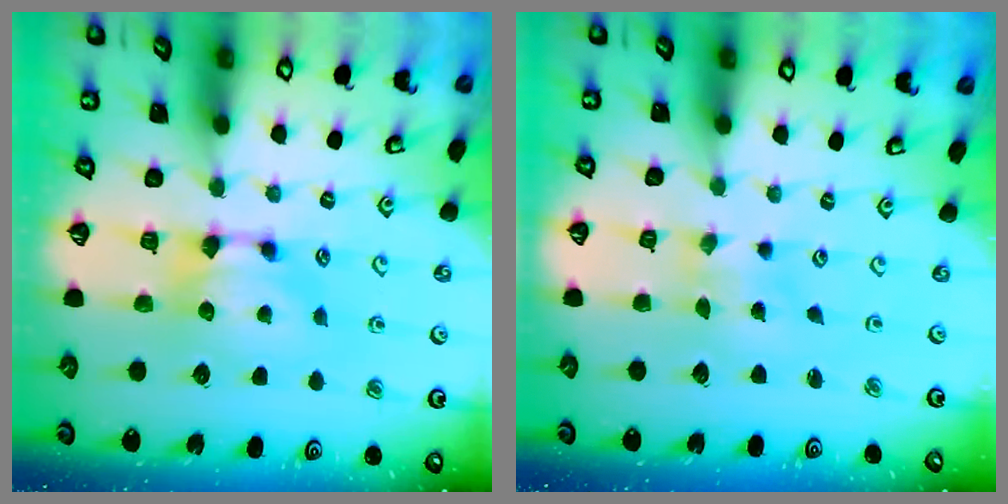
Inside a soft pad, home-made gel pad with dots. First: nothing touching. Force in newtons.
{"total": 4.6, "press": 4.5, "slide": 0.8}